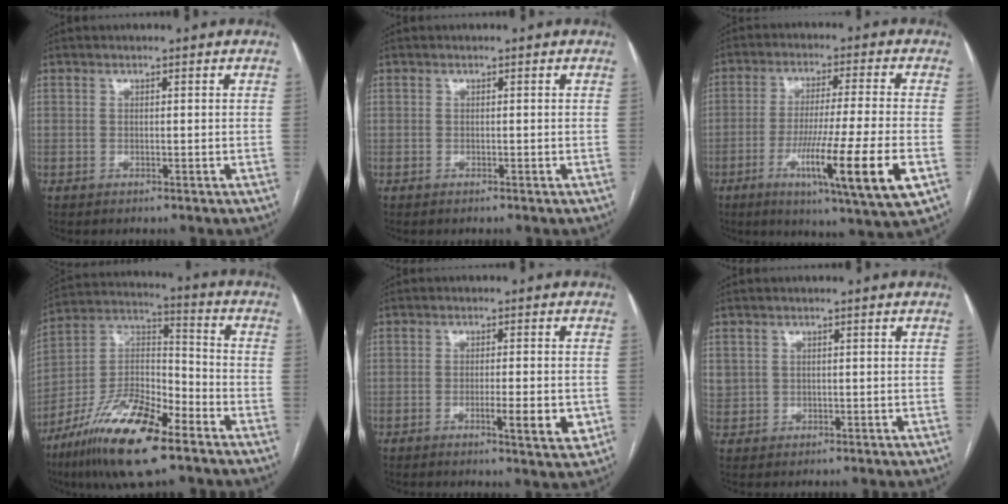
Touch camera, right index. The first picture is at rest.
{"total": 0.0}
{"total": 15.7, "force": [-5.5, -0.6, 14.7], "torque": [-0.245, -0.032, -0.090]}
{"total": 17.7, "force": [-11.2, 4.1, 13.1], "torque": [-0.260, -0.001, -0.200]}
{"total": 5.6, "force": [-1.6, 0.9, 5.3], "torque": [-0.077, -0.005, -0.021]}
{"total": 2.0, "force": [0.5, 1.8, 0.4], "torque": [-0.001, 0.010, 0.015]}